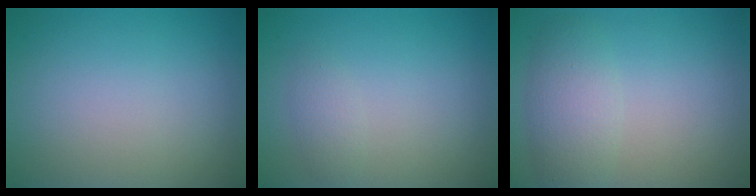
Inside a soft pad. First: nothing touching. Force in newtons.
{"total": 1.2, "press": 1.2, "slide": 0.0}
{"total": 3.2, "press": 3.2, "slide": 0.1}